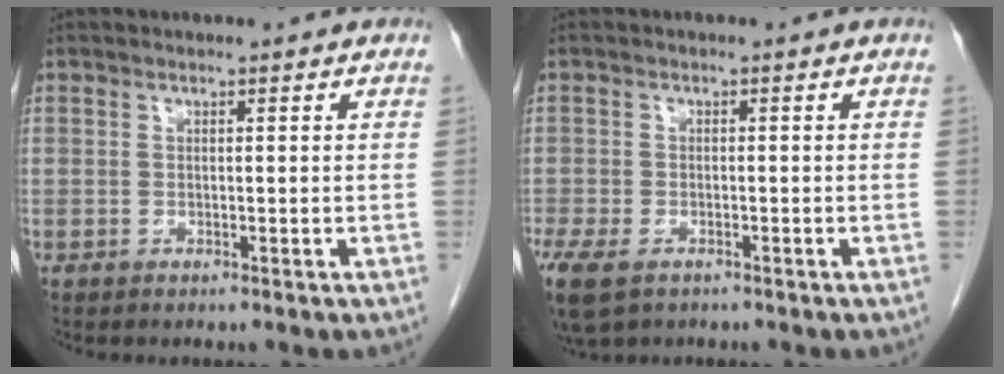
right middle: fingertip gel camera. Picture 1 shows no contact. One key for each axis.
{"total": 10.6, "fx": -6.1, "fy": 6.1, "fz": 6.1, "tx": -0.166, "ty": -0.018, "tz": -0.094}